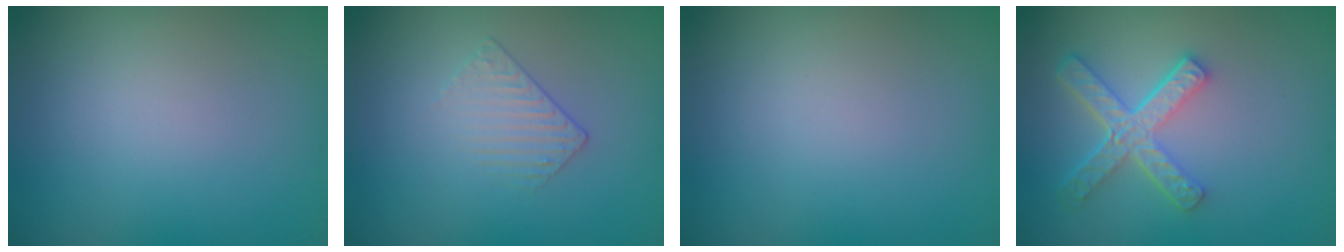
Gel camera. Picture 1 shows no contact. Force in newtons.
{"total": 1.3, "press": 0.6, "slide": 1.1}
{"total": 0.0}
{"total": 4.5, "press": 3.3, "slide": 3.1}